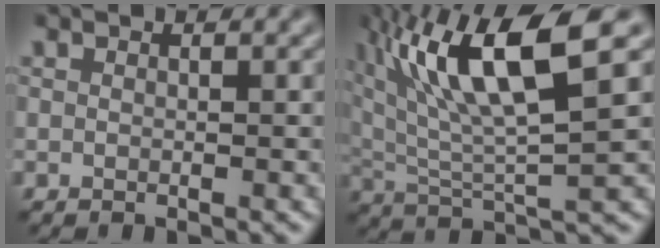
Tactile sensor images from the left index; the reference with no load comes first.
{"total": 11.4, "force": [5.2, 2.6, 9.8], "torque": [-0.175, 0.012, 0.098]}